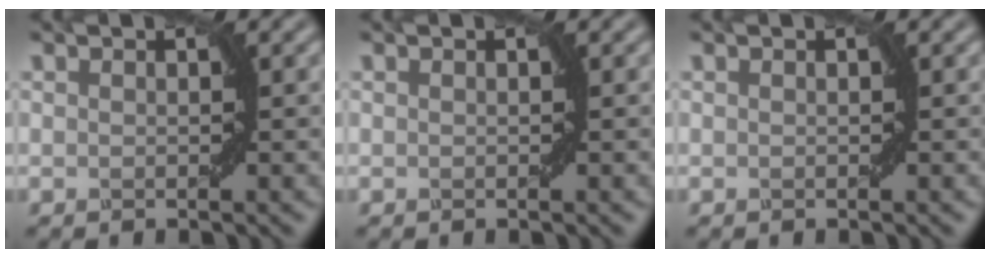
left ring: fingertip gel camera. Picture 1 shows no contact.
{"total": 0.0}
{"total": 0.0}